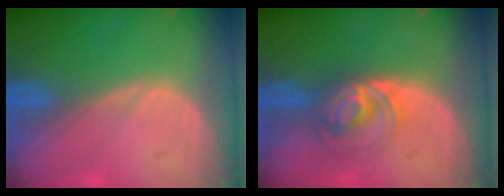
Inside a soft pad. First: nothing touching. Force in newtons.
{"total": 6.4, "press": 5.8, "slide": 2.8}